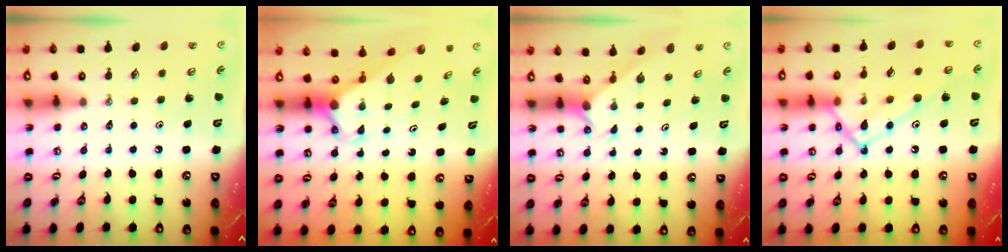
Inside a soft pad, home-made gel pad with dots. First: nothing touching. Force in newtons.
{"total": 3.1, "press": 3.1, "slide": 0.2}
{"total": 2.1, "press": 2.0, "slide": 0.3}
{"total": 16.5, "press": 16.5, "slide": 1.3}